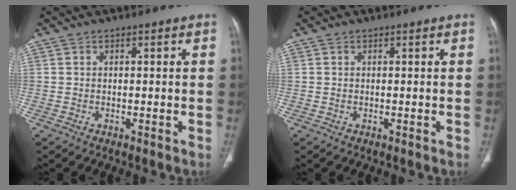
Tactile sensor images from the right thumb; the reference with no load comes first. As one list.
[{"total": 0.0}]